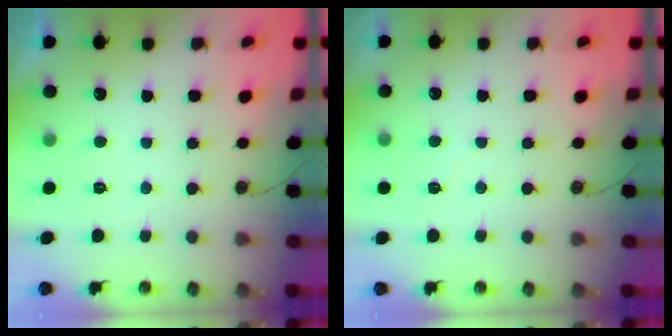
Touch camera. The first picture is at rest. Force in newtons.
{"total": 2.5, "press": 2.4, "slide": 0.4}